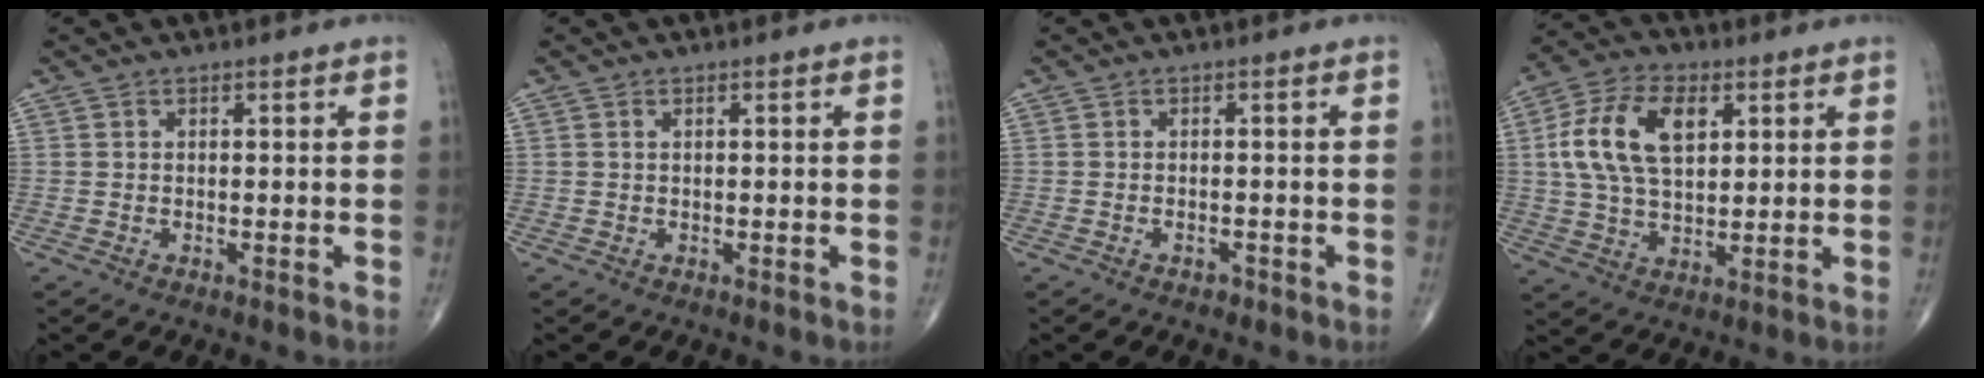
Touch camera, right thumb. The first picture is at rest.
{"total": 0.0}
{"total": 1.1, "force": [-0.7, 0.6, 0.5], "torque": [-0.009, 0.003, -0.010]}
{"total": 14.3, "force": [3.7, 8.3, 11.0], "torque": [-0.206, 0.005, 0.068]}